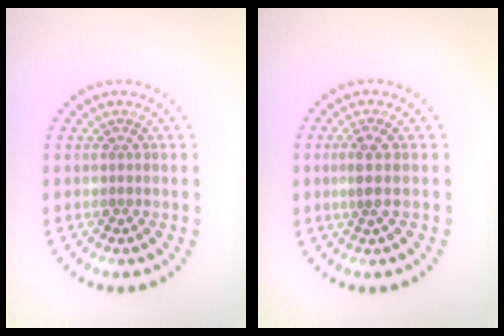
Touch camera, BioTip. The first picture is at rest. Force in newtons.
{"total": 1.8, "press": 1.4, "slide": 1.2}